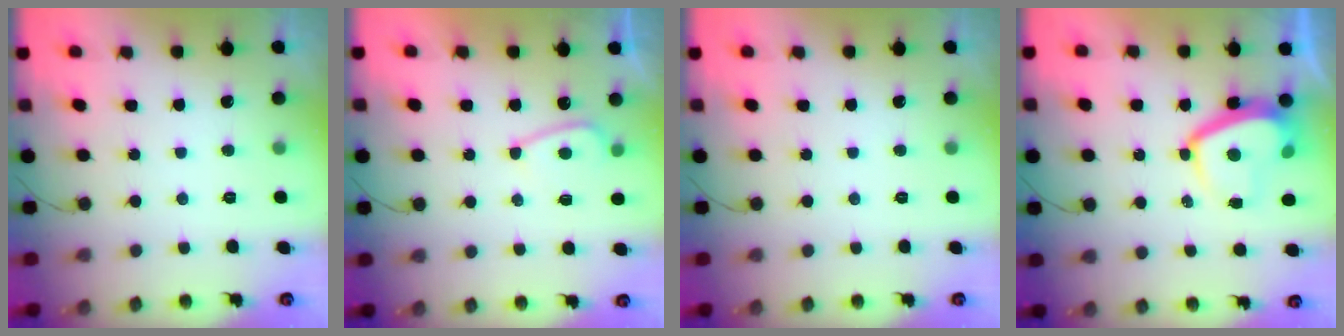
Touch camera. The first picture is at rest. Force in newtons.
{"total": 4.2, "press": 4.1, "slide": 1.0}
{"total": 0.0}
{"total": 8.2, "press": 8.1, "slide": 1.3}